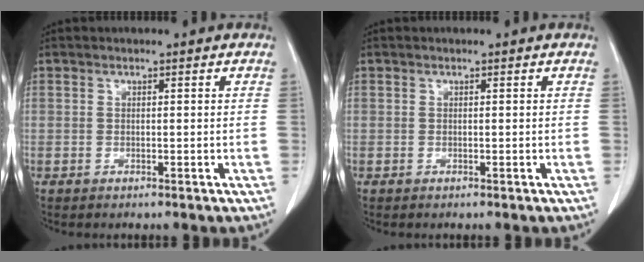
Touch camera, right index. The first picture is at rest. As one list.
[{"total": 0.0}]